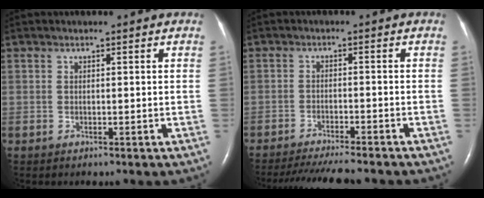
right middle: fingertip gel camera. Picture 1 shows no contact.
{"total": 11.1, "force": [-10.0, 0.7, 4.8], "torque": [-0.069, -0.022, -0.143]}